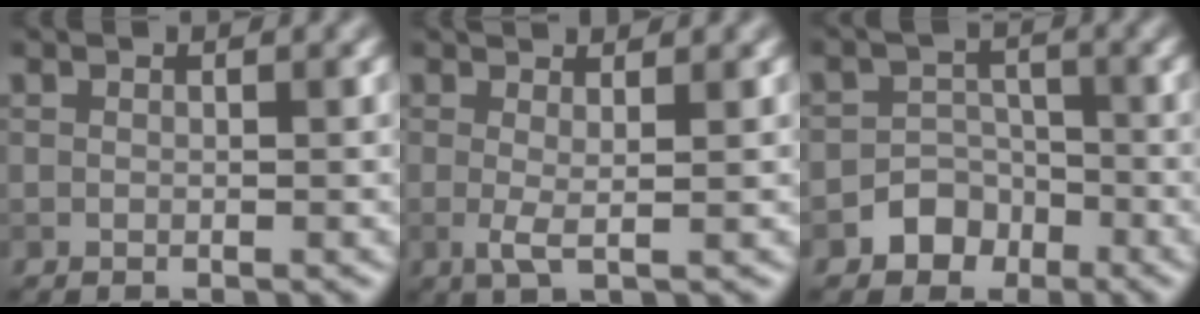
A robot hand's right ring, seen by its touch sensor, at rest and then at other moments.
{"total": 2.2, "force": [0.4, 0.5, 2.2], "torque": [-0.037, -0.001, 0.003]}
{"total": 3.5, "force": [-2.0, 2.8, 0.7], "torque": [0.025, 0.010, -0.044]}